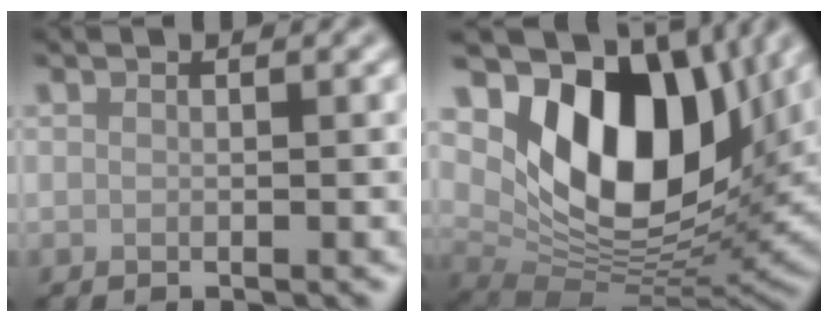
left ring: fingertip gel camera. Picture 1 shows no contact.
{"total": 13.7, "force": [4.5, 8.2, 10.0], "torque": [-0.160, -0.013, 0.085]}